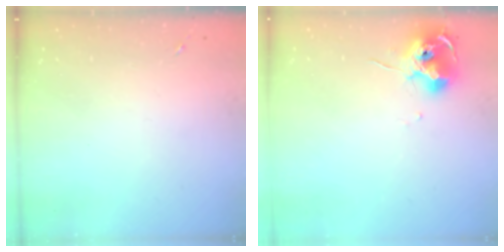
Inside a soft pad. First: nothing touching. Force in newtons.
{"total": 10.3, "press": 10.3, "slide": 0.9}